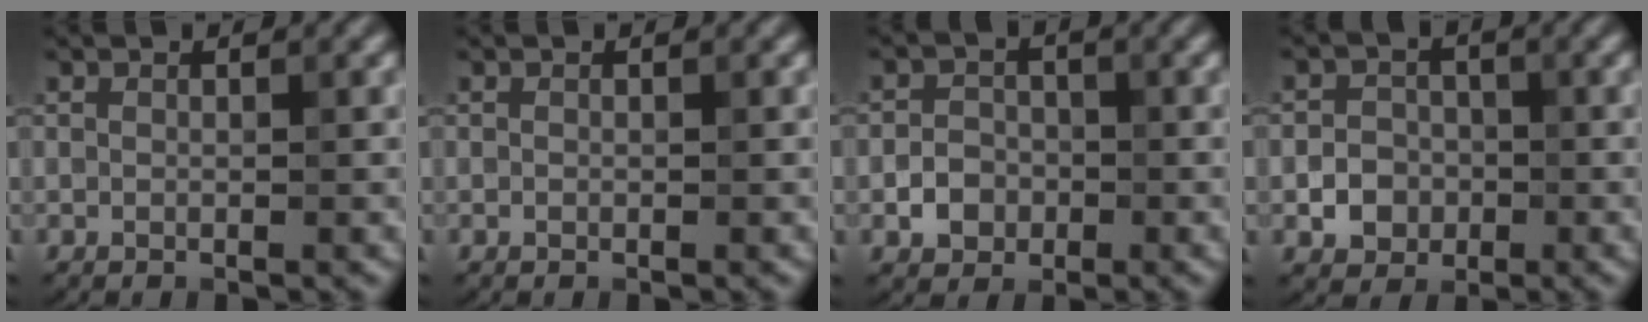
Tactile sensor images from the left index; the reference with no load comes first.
{"total": 0.0}
{"total": 2.5, "force": [-0.9, 2.1, 1.0], "torque": [-0.009, 0.001, -0.020]}
{"total": 2.8, "force": [-0.9, 2.4, 1.1], "torque": [-0.011, 0.001, -0.018]}